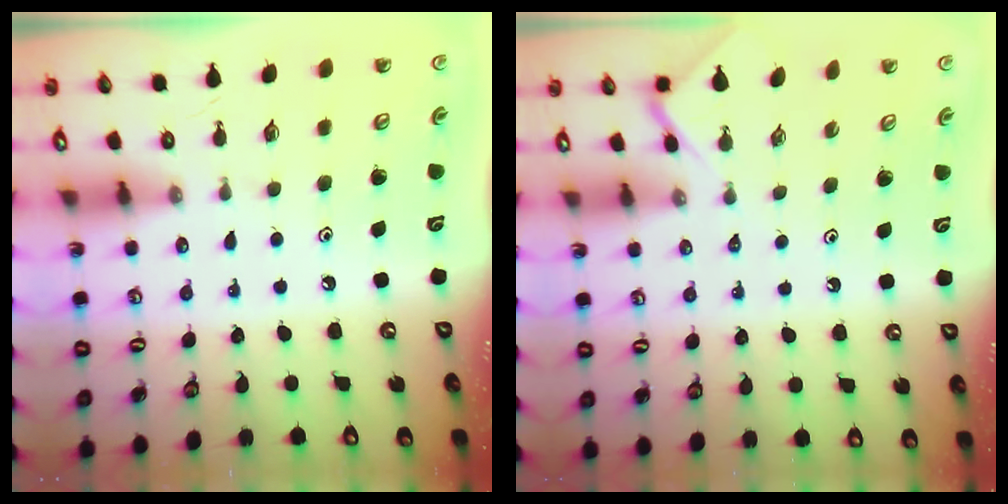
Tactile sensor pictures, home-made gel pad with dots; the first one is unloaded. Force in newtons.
{"total": 2.5, "press": 2.5, "slide": 0.4}